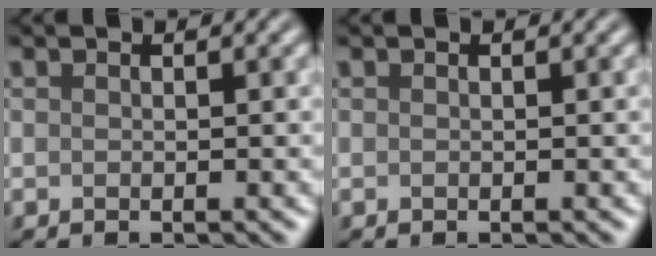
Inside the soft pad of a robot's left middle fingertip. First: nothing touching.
{"total": 0.0}